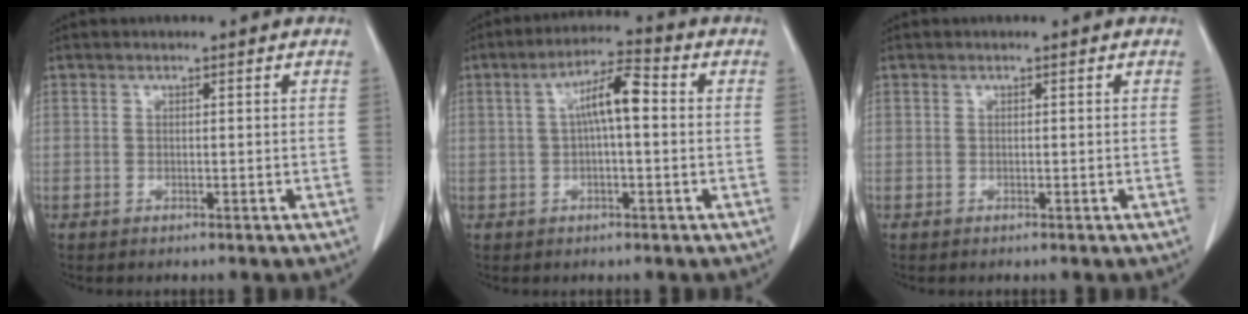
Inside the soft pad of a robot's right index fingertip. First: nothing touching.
{"total": 6.9, "force": [0.8, 1.4, 6.7], "torque": [-0.122, 0.023, 0.010]}
{"total": 0.0}